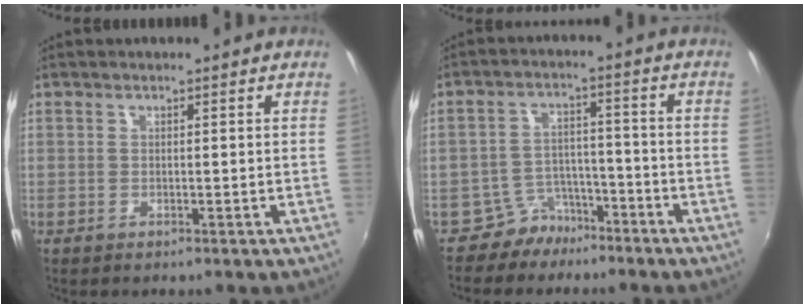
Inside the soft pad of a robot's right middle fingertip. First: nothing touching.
{"total": 5.6, "force": [-4.7, 3.2, 0.3], "torque": [-0.009, 0.017, -0.079]}